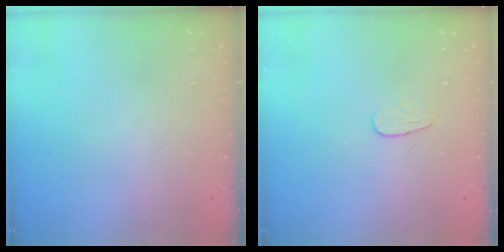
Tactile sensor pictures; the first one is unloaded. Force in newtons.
{"total": 4.6, "press": 4.6, "slide": 0.2}